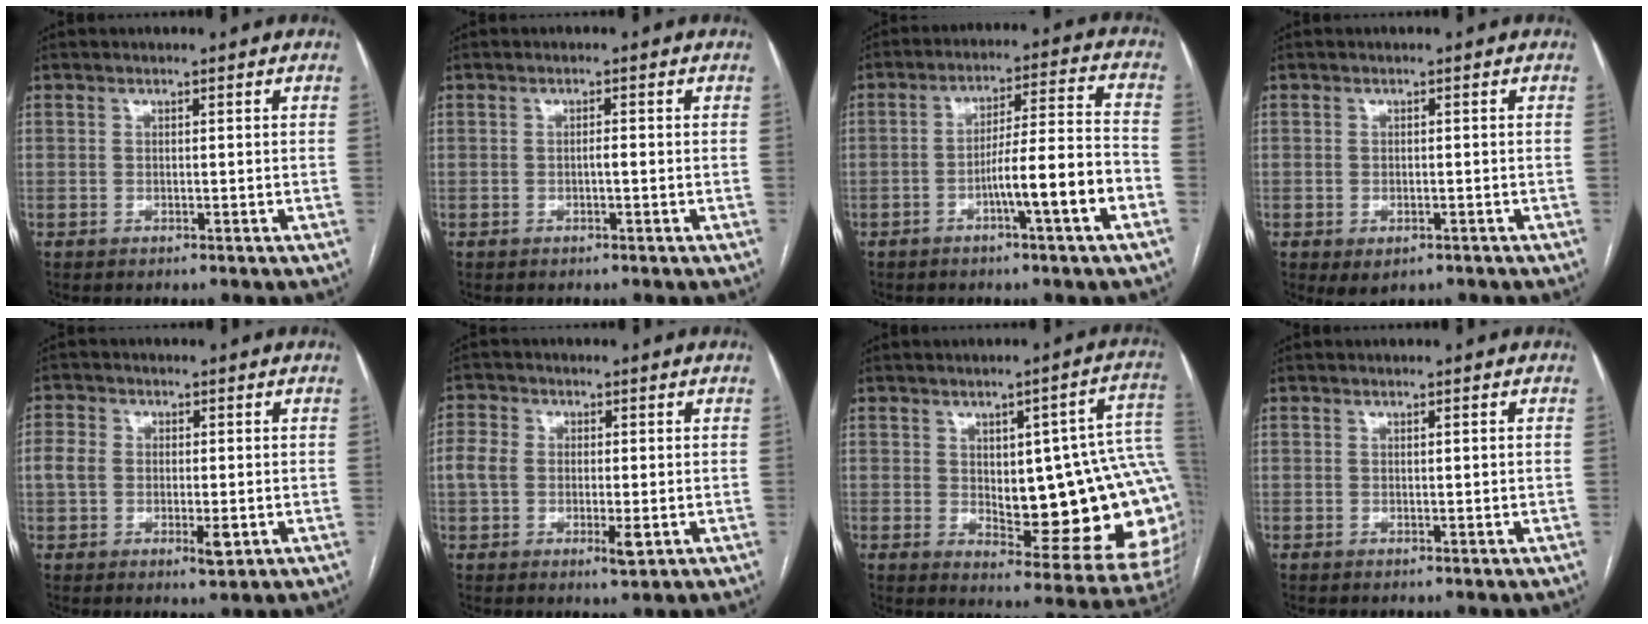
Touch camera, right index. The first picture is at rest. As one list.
[{"total": 0.8, "force": [-0.2, 0.2, 0.7], "torque": [-0.012, 0.002, -0.004]}, {"total": 10.3, "force": [-4.2, -0.1, 9.4], "torque": [-0.150, 0.017, -0.063]}, {"total": 3.0, "force": [-1.6, 1.7, 2.0], "torque": [-0.031, -0.005, -0.011]}, {"total": 5.8, "force": [-0.6, 3.3, 4.6], "torque": [-0.086, 0.003, -0.009]}, {"total": 6.1, "force": [-0.6, 3.4, 5.0], "torque": [-0.100, 0.002, -0.009]}, {"total": 21.5, "force": [1.0, 6.0, 20.6], "torque": [-0.181, 0.020, 0.035]}, {"total": 0.6, "force": [0.1, 0.0, 0.6], "torque": [-0.010, 0.000, 0.002]}]